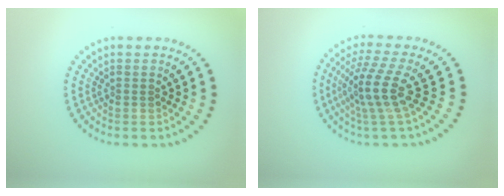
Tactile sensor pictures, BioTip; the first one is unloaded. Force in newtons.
{"total": 4.3, "press": 3.1, "slide": 3.0}